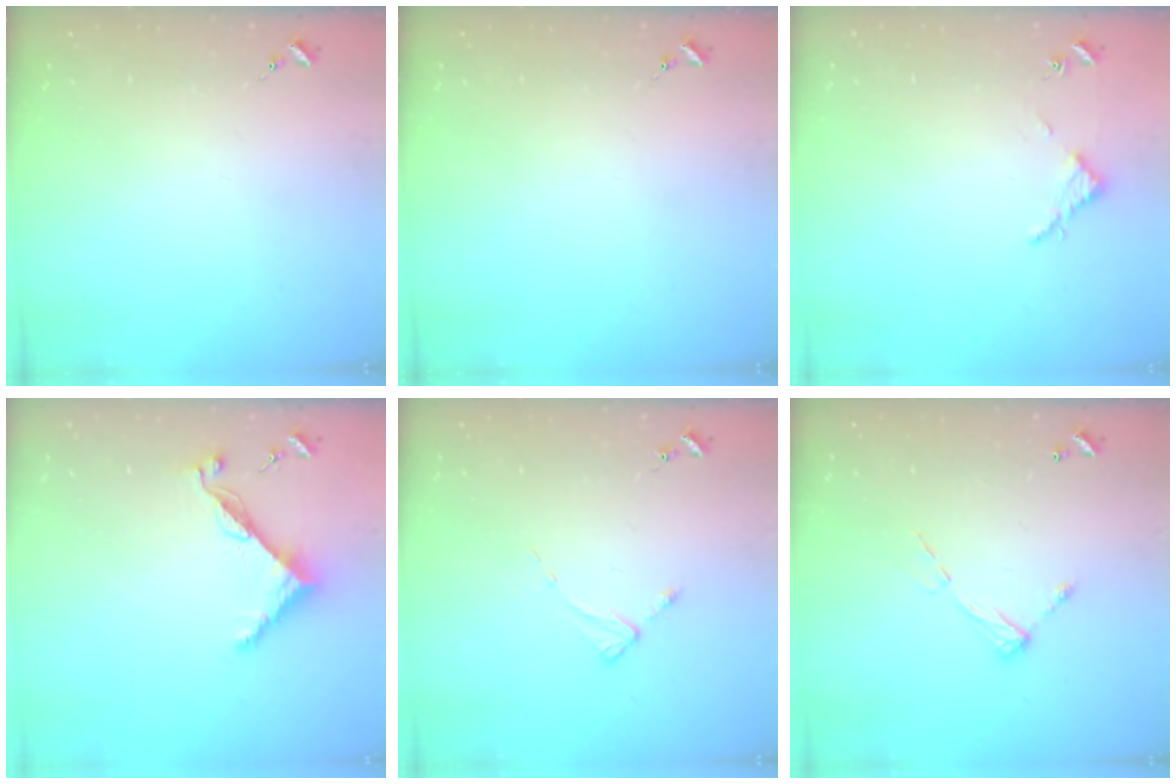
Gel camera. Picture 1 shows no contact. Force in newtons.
{"total": 0.0}
{"total": 2.8, "press": 2.8, "slide": 0.3}
{"total": 9.0, "press": 9.0, "slide": 0.6}
{"total": 2.6, "press": 2.6, "slide": 0.4}
{"total": 8.2, "press": 8.2, "slide": 0.5}